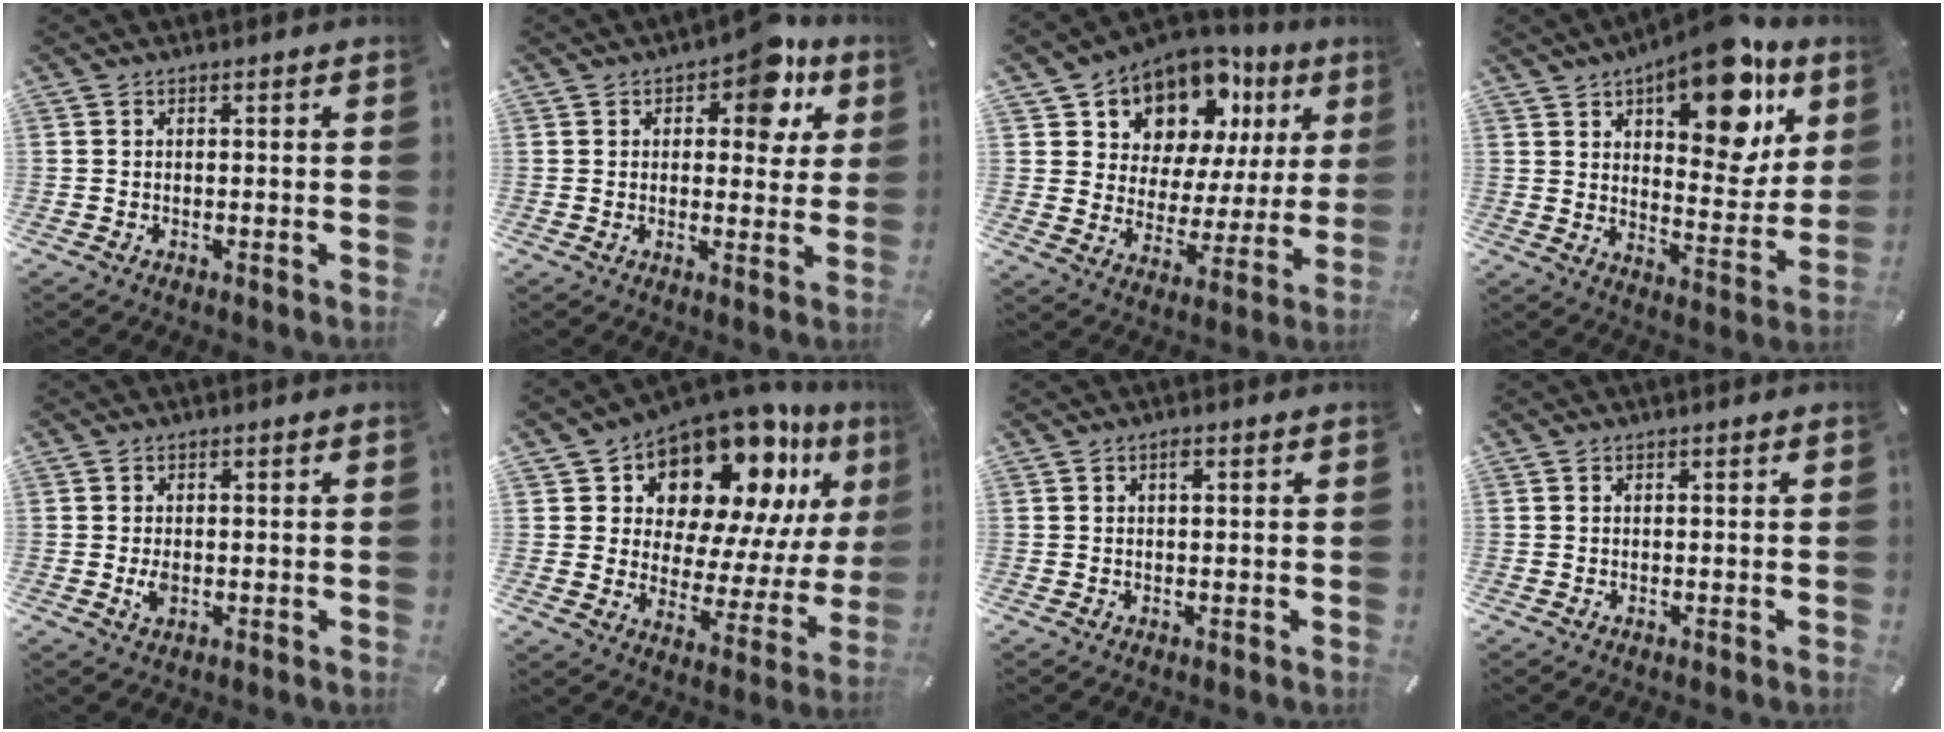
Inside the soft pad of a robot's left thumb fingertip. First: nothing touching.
{"total": 9.8, "force": [5.4, 5.5, 6.1], "torque": [-0.063, -0.029, 0.087]}
{"total": 11.3, "force": [8.2, 7.4, 2.4], "torque": [-0.049, -0.078, 0.146]}
{"total": 19.0, "force": [11.2, 8.6, 12.7], "torque": [-0.162, -0.066, 0.182]}
{"total": 2.6, "force": [-0.3, 1.7, 1.9], "torque": [-0.034, -0.004, -0.008]}
{"total": 16.8, "force": [13.0, 8.2, 6.8], "torque": [-0.107, -0.118, 0.220]}
{"total": 1.2, "force": [0.4, 0.5, 1.0], "torque": [-0.012, 0.001, 0.004]}
{"total": 0.0}